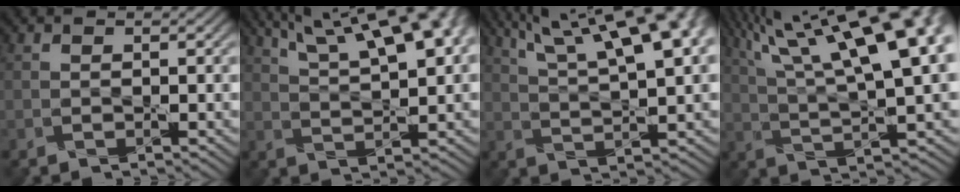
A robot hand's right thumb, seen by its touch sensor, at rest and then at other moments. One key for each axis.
{"total": 15.4, "fx": 8.5, "fy": 4.8, "fz": 12.0, "tx": -0.196, "ty": 0.034, "tz": 0.112}
{"total": 17.1, "fx": 9.4, "fy": 4.9, "fz": 13.5, "tx": -0.219, "ty": 0.037, "tz": 0.129}
{"total": 21.2, "fx": 9.2, "fy": 7.3, "fz": 17.7, "tx": -0.286, "ty": 0.067, "tz": 0.143}